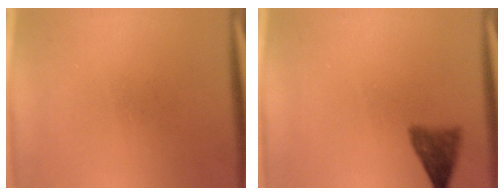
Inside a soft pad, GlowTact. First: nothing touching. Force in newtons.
{"total": 3.3}